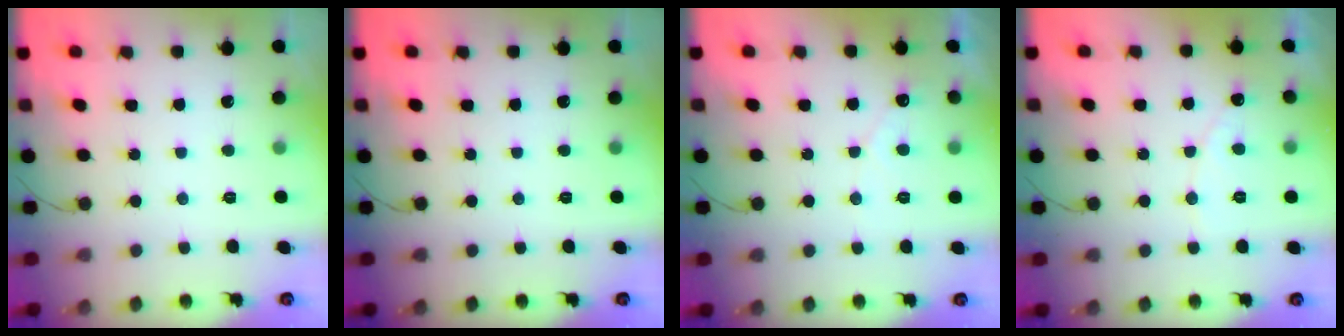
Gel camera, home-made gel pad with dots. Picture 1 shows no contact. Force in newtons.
{"total": 0.0}
{"total": 3.2, "press": 3.2, "slide": 0.1}
{"total": 3.9, "press": 3.9, "slide": 0.2}